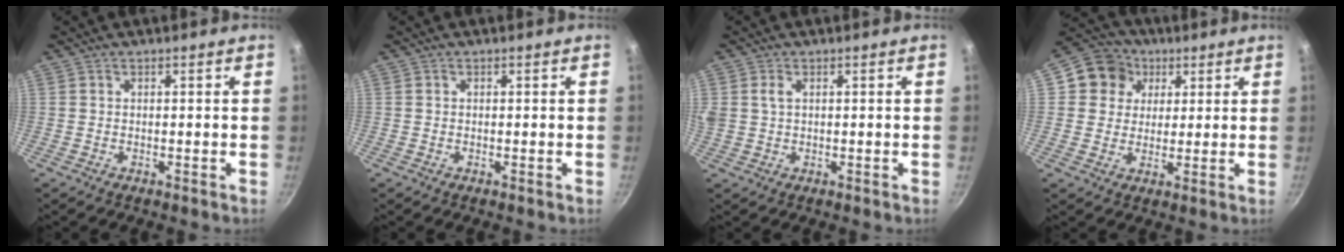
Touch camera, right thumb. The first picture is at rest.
{"total": 0.0}
{"total": 3.4, "force": [0.9, 2.3, 2.3], "torque": [-0.043, 0.003, 0.018]}
{"total": 9.5, "force": [3.1, 8.5, 2.9], "torque": [-0.016, 0.011, 0.038]}